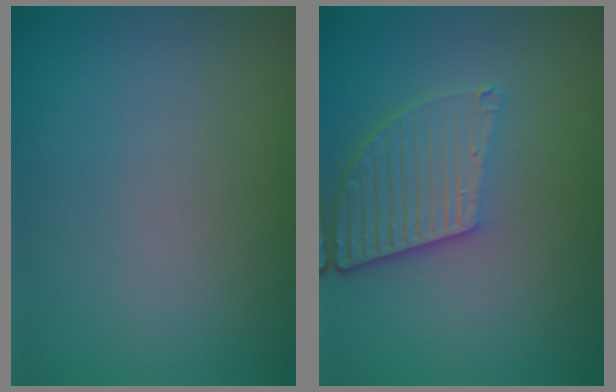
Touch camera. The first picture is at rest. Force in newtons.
{"total": 5.2, "press": 3.8, "slide": 3.6}